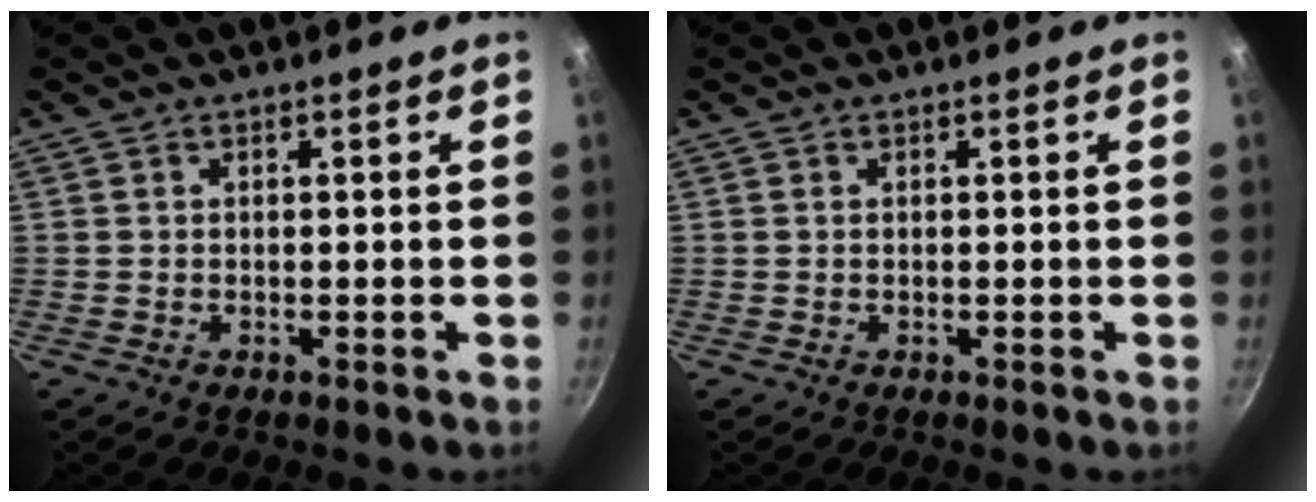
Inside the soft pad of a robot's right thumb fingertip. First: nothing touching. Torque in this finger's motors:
{"motor_torque": [-0.22, 0.04, -0.05, 0.25, 0.07]}